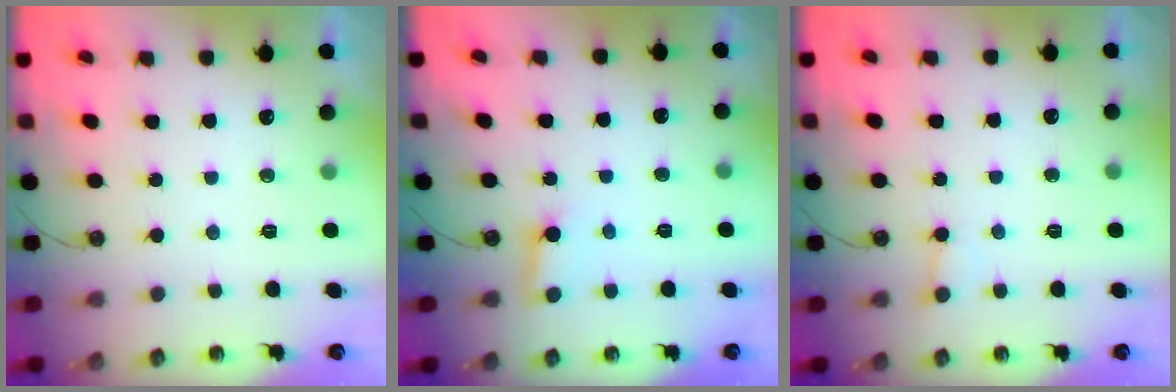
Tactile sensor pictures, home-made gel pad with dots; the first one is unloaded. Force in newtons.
{"total": 3.3, "press": 3.3, "slide": 0.2}
{"total": 3.7, "press": 3.7, "slide": 0.3}